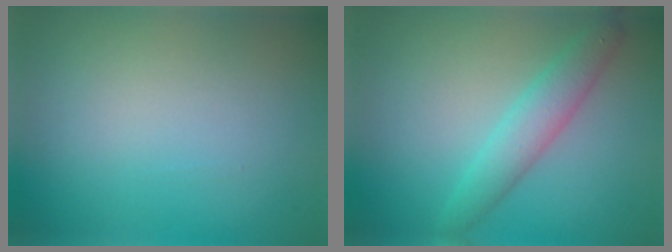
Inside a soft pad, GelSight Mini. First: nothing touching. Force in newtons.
{"total": 3.0, "press": 3.0, "slide": 0.1}